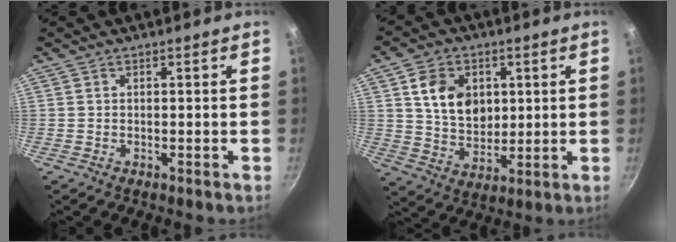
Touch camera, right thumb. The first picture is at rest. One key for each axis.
{"total": 11.1, "fx": 2.9, "fy": 8.5, "fz": 6.5, "tx": -0.083, "ty": -0.012, "tz": 0.055}